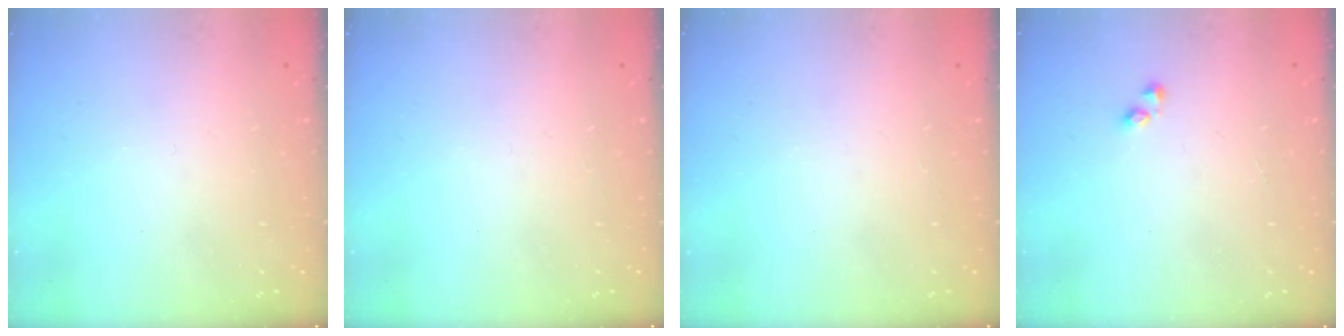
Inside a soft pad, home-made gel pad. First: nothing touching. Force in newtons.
{"total": 0.0}
{"total": 0.0}
{"total": 1.8, "press": 1.8, "slide": 0.2}